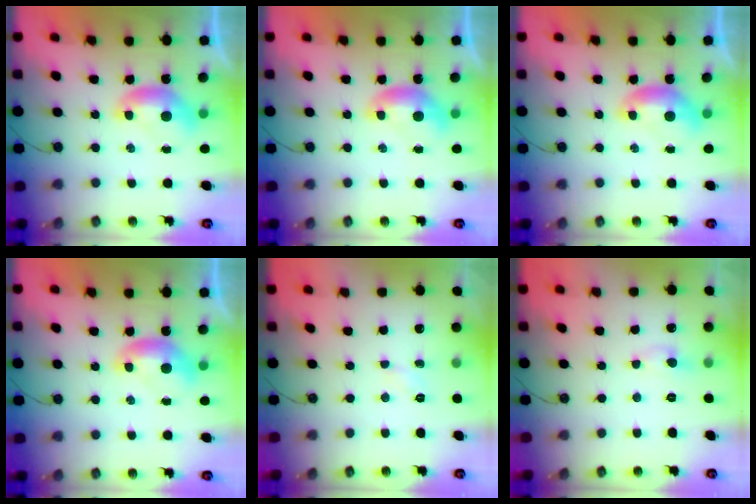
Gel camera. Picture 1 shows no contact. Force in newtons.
{"total": 0.0}
{"total": 0.0}
{"total": 0.0}
{"total": 2.4, "press": 2.3, "slide": 0.4}
{"total": 0.9, "press": 0.6, "slide": 0.6}